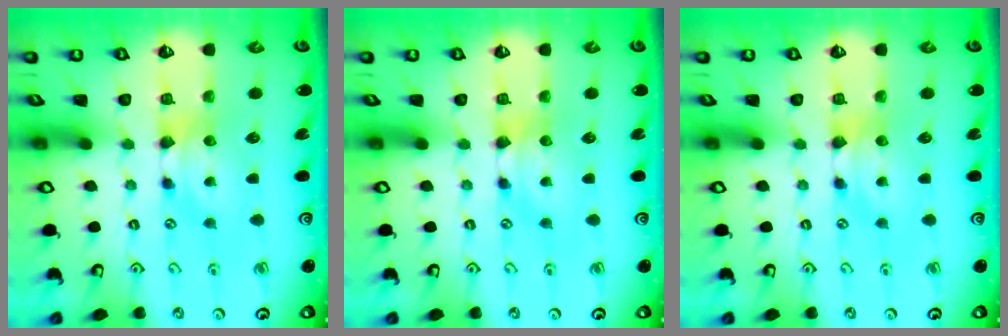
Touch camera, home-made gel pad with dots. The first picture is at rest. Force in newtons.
{"total": 0.0}
{"total": 0.0}